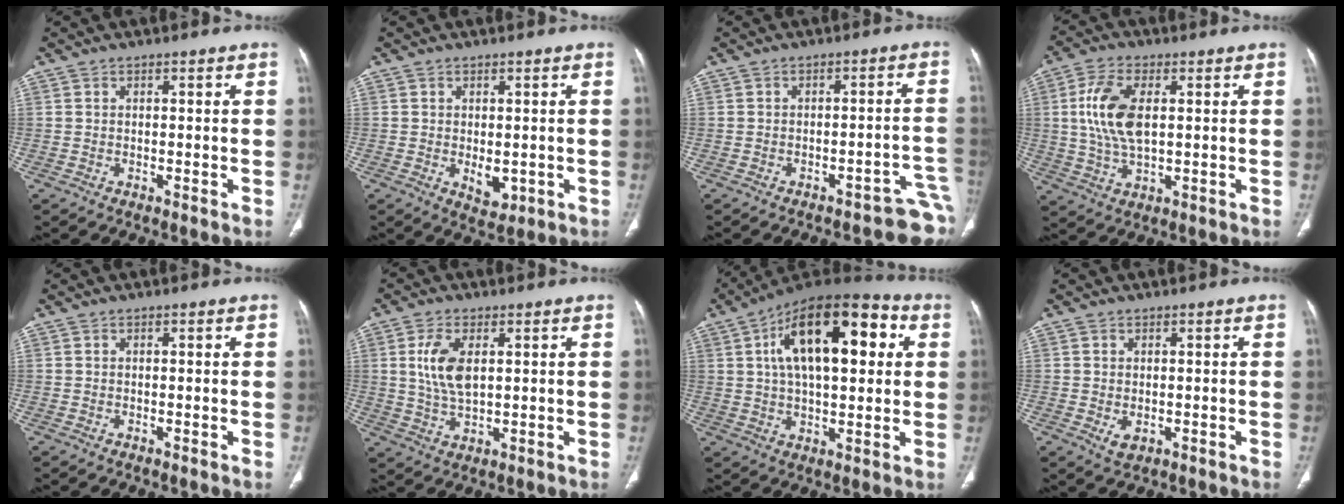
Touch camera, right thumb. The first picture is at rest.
{"total": 3.8, "force": [-0.5, 2.3, 2.9], "torque": [-0.030, -0.007, 0.006]}
{"total": 9.1, "force": [-6.3, 3.3, 5.7], "torque": [-0.038, 0.055, -0.075]}
{"total": 10.8, "force": [1.7, 5.4, 9.2], "torque": [-0.195, -0.001, 0.034]}
{"total": 0.0}
{"total": 7.8, "force": [1.8, 3.9, 6.5], "torque": [-0.135, -0.009, 0.040]}
{"total": 22.1, "force": [5.9, 10.2, 18.7], "torque": [-0.278, 0.016, 0.085]}
{"total": 2.1, "force": [-0.2, 1.5, 1.5], "torque": [-0.023, -0.003, 0.005]}